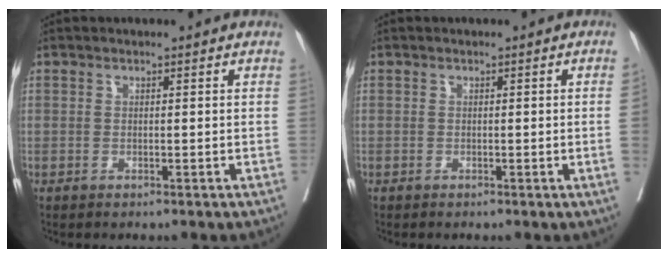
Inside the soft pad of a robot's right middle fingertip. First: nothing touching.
{"total": 1.3, "force": [-0.2, -0.4, 1.2], "torque": [-0.015, -0.002, 0.000]}